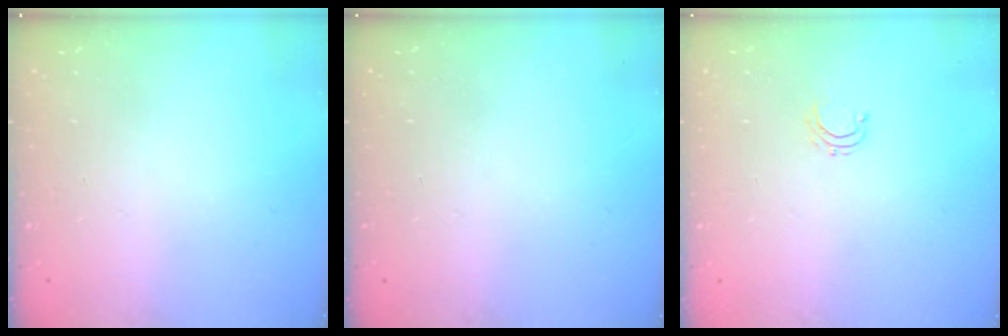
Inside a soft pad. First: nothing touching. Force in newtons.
{"total": 0.0}
{"total": 3.1, "press": 3.1, "slide": 0.2}